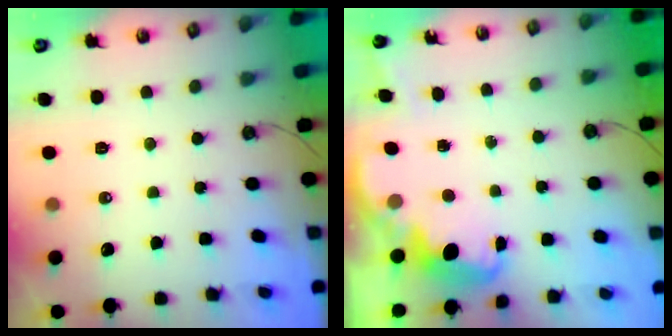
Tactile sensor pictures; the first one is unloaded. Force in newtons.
{"total": 2.7, "press": 2.6, "slide": 0.5}